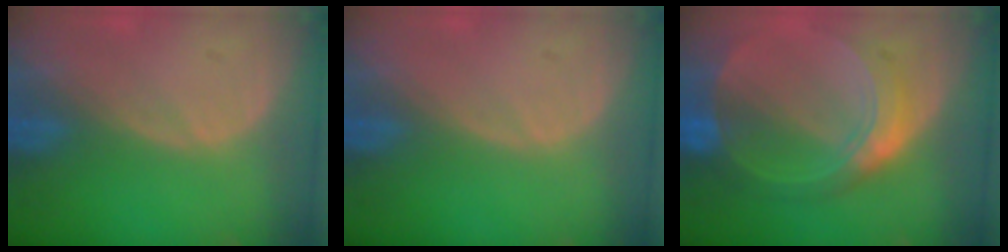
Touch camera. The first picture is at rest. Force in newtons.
{"total": 0.0}
{"total": 8.4, "press": 8.3, "slide": 0.7}